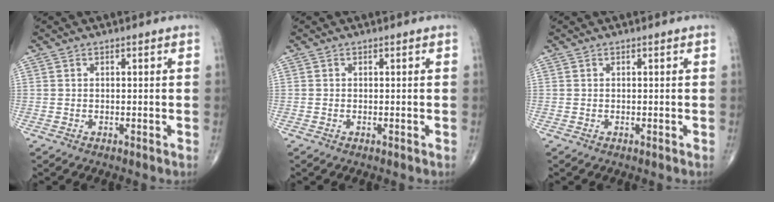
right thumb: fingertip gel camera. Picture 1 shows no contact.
{"total": 0.0}
{"total": 0.0}